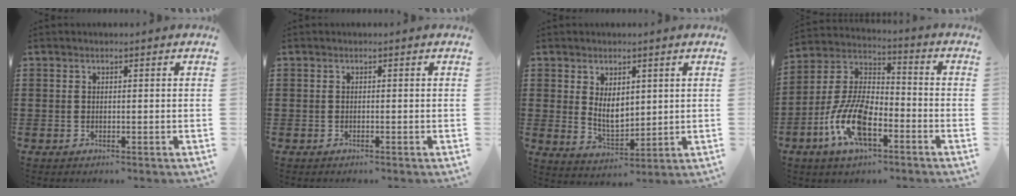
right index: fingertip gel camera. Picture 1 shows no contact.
{"total": 0.0}
{"total": 5.1, "force": [1.8, 3.2, 3.5], "torque": [-0.059, 0.001, 0.031]}
{"total": 12.1, "force": [-5.4, 5.5, 9.3], "torque": [-0.219, 0.002, -0.107]}